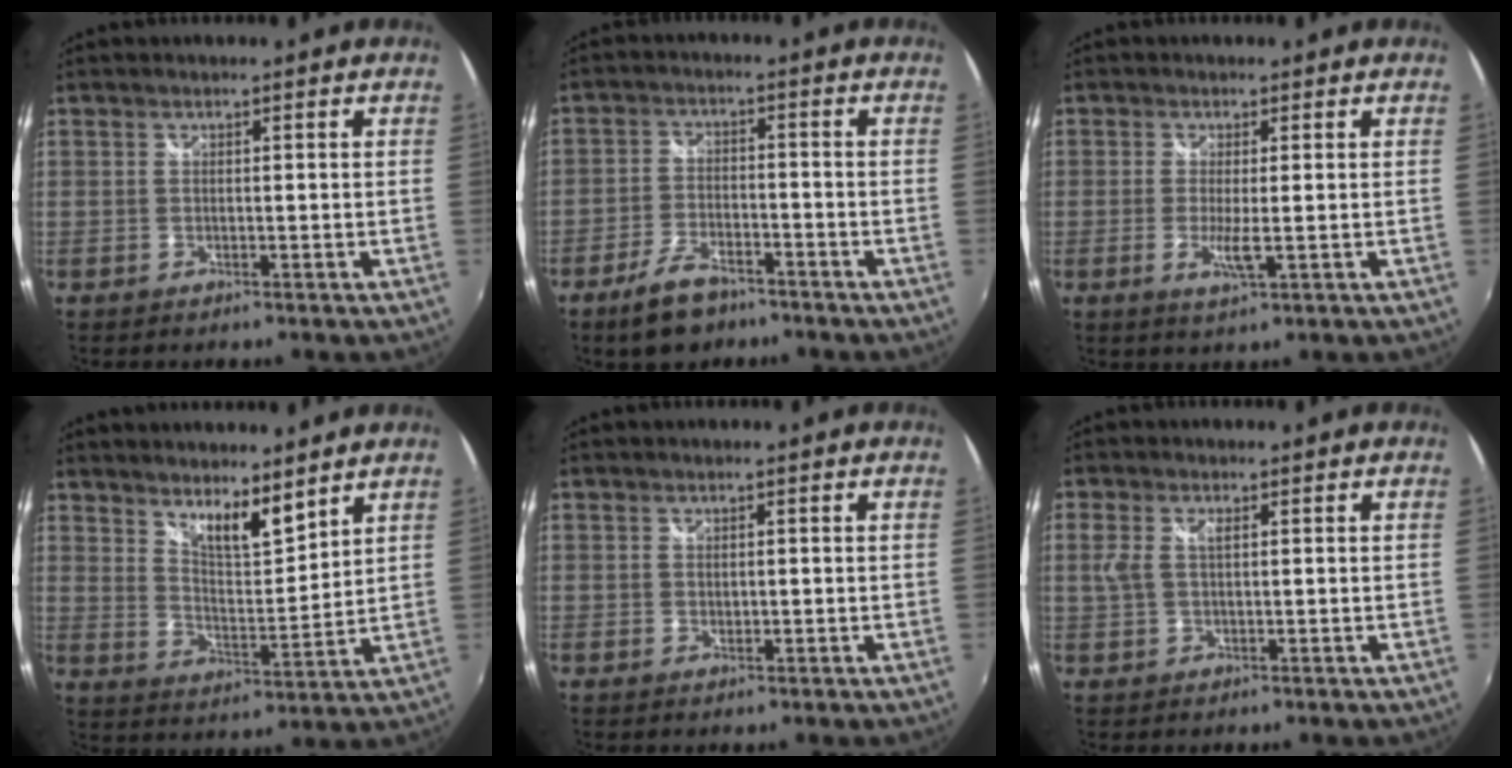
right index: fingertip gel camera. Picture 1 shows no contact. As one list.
[{"total": 7.8, "force": [-5.6, 3.5, 4.1], "torque": [-0.100, -0.003, -0.098]}, {"total": 3.4, "force": [-0.5, 0.1, 3.4], "torque": [-0.070, -0.006, -0.009]}, {"total": 8.4, "force": [6.5, 1.9, 5.0], "torque": [-0.075, -0.005, 0.113]}, {"total": 0.5, "force": [0.2, 0.5, 0.2], "torque": [-0.002, 0.002, 0.005]}, {"total": 2.8, "force": [0.5, 1.3, 2.5], "torque": [-0.051, 0.001, 0.010]}]